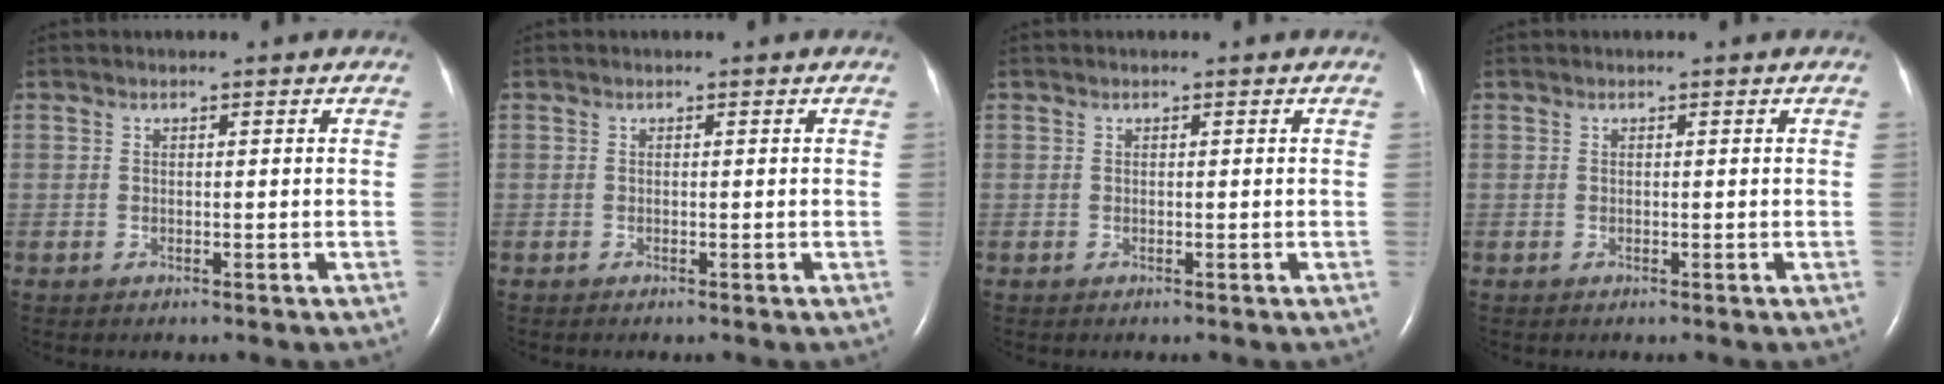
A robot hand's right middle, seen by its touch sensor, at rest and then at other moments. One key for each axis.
{"total": 0.0}
{"total": 0.0}
{"total": 0.0}